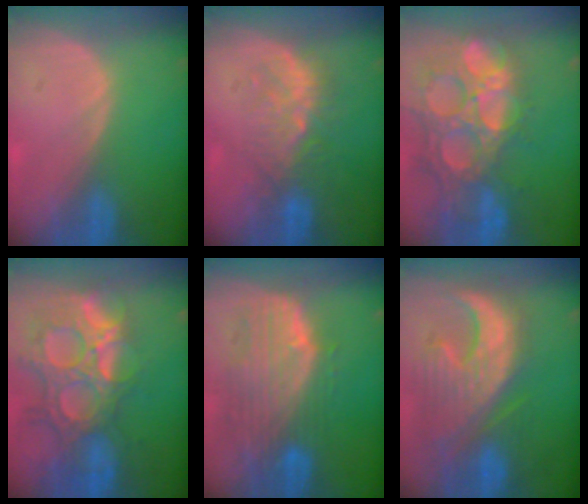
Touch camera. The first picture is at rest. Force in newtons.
{"total": 6.3, "press": 6.1, "slide": 1.8}
{"total": 14.8, "press": 12.3, "slide": 8.3}
{"total": 14.0, "press": 11.8, "slide": 7.5}
{"total": 10.7, "press": 9.2, "slide": 5.5}
{"total": 12.4, "press": 11.2, "slide": 5.4}